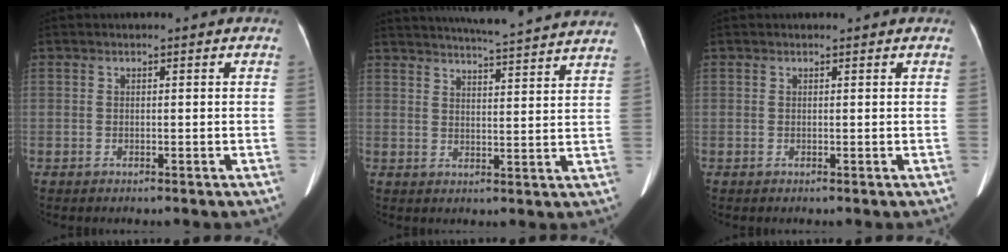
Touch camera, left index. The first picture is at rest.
{"total": 19.6, "force": [18.3, 0.0, 7.0], "torque": [-0.112, -0.014, 0.230]}
{"total": 0.6, "force": [0.6, 0.2, 0.1], "torque": [-0.009, 0.005, 0.008]}